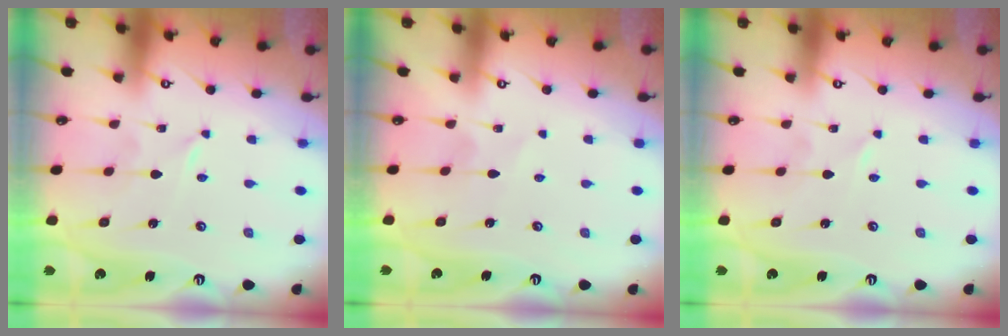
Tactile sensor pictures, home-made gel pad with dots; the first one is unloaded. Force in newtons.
{"total": 4.3, "press": 4.2, "slide": 0.5}
{"total": 0.0}